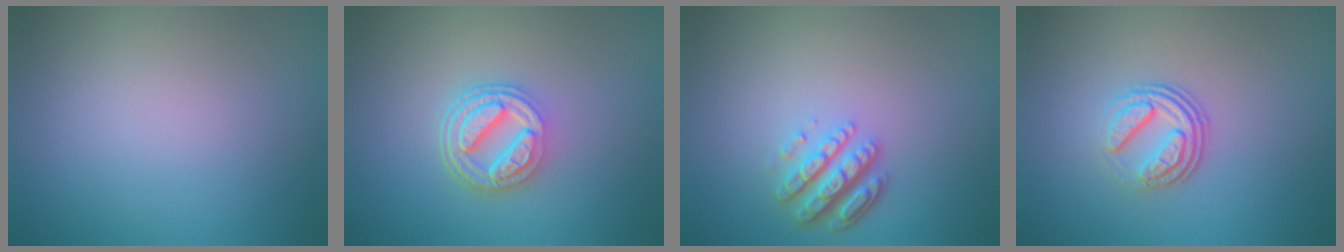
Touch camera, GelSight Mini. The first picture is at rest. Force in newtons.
{"total": 5.1, "press": 3.6, "slide": 3.5}
{"total": 4.1, "press": 3.1, "slide": 2.7}
{"total": 3.5, "press": 2.5, "slide": 2.5}